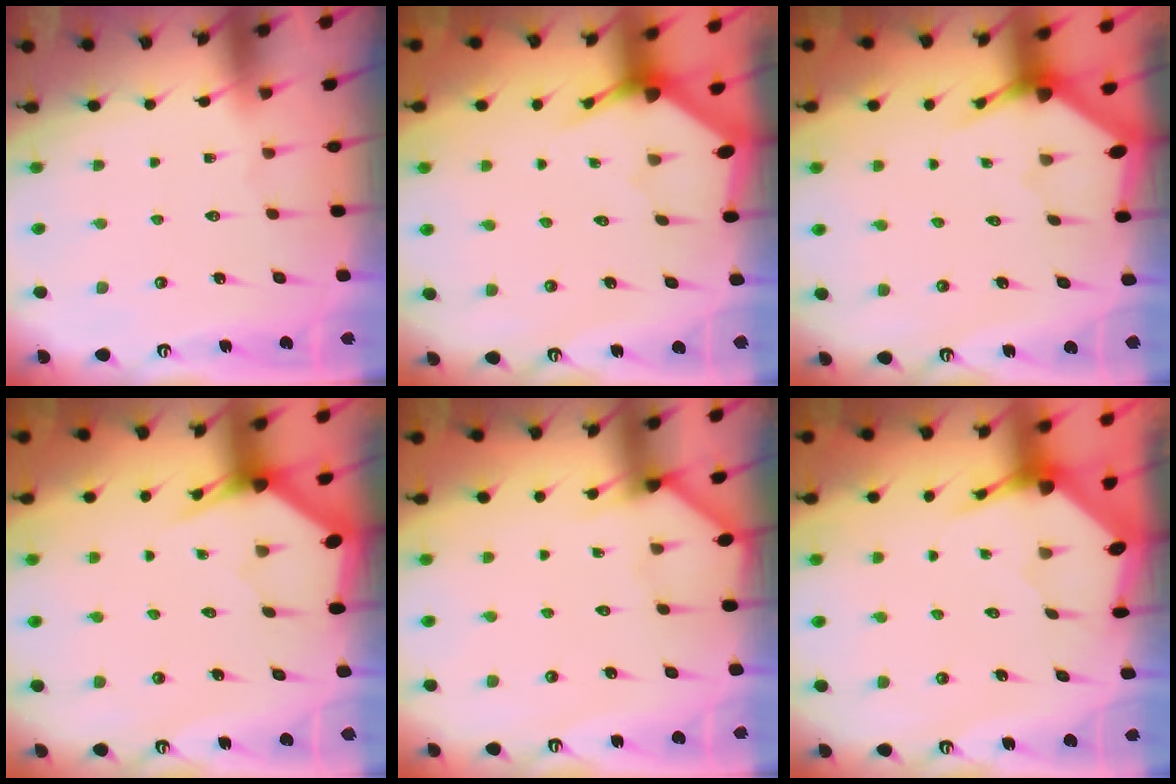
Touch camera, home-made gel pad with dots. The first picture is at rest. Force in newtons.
{"total": 3.1, "press": 3.1, "slide": 0.2}
{"total": 3.1, "press": 3.1, "slide": 0.2}
{"total": 3.0, "press": 3.0, "slide": 0.0}
{"total": 2.3, "press": 2.3, "slide": 0.1}
{"total": 3.4, "press": 3.4, "slide": 0.4}